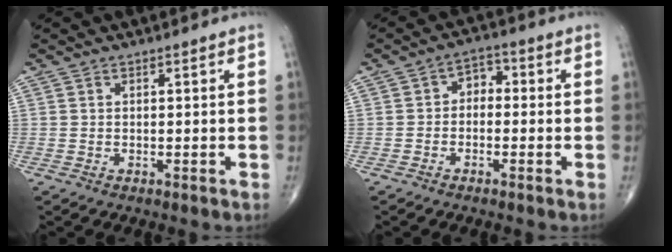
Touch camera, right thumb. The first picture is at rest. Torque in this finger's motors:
{"motor_torque": [-0.46, -0.04, 0.34, 0.07, 0.00]}